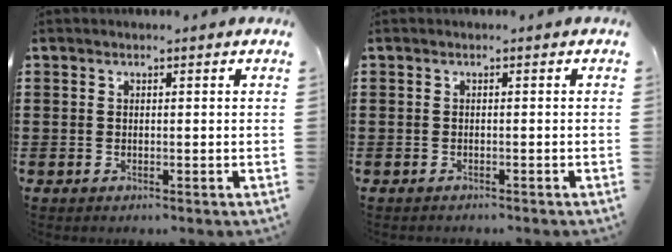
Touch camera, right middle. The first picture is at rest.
{"total": 0.5, "force": [-0.5, 0.1, -0.1], "torque": [0.000, 0.002, -0.012]}